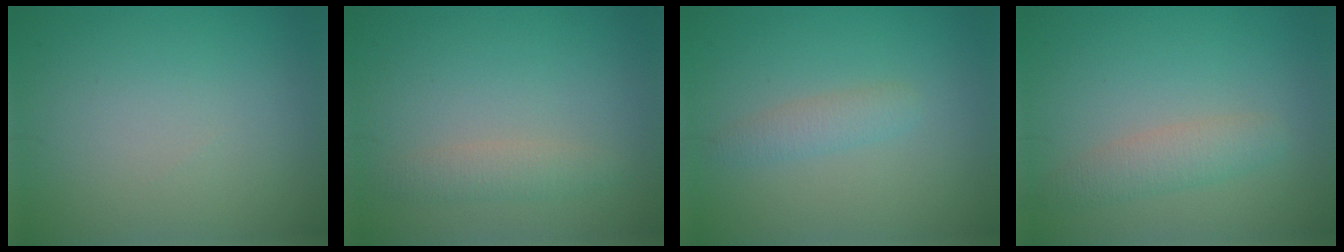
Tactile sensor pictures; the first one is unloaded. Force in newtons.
{"total": 1.8, "press": 1.8, "slide": 0.2}
{"total": 1.6, "press": 1.6, "slide": 0.1}
{"total": 2.4, "press": 2.4, "slide": 0.2}